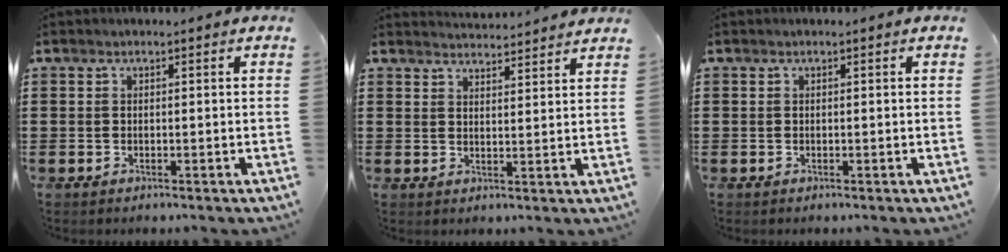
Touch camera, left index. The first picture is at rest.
{"total": 3.0, "force": [3.0, -0.2, -0.1], "torque": [-0.008, -0.016, 0.056]}
{"total": 0.0}